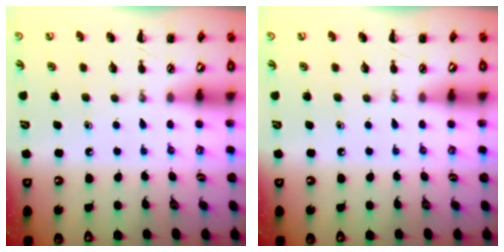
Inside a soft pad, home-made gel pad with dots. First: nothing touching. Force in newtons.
{"total": 0.0}